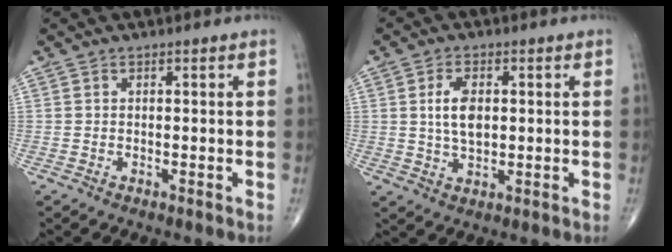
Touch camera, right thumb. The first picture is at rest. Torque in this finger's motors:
{"motor_torque": [0.35, 1.68, 0.56, 0.56, 0.18]}